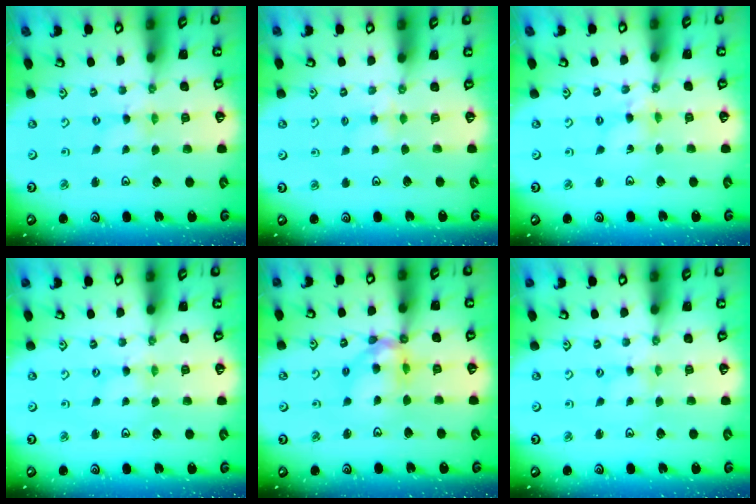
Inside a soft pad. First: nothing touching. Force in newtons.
{"total": 2.4, "press": 2.4, "slide": 0.4}
{"total": 2.9, "press": 2.8, "slide": 0.2}
{"total": 1.1, "press": 1.1, "slide": 0.1}
{"total": 11.7, "press": 11.6, "slide": 1.2}
{"total": 0.6, "press": 0.6, "slide": 0.1}